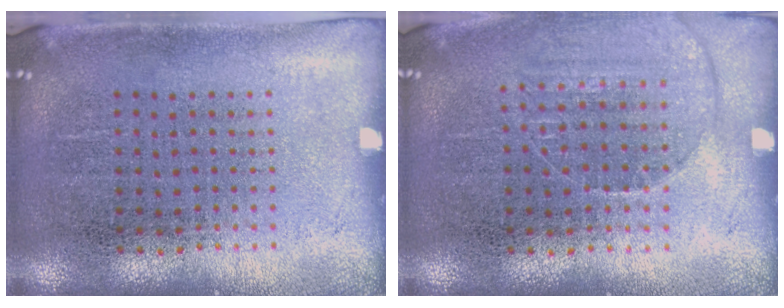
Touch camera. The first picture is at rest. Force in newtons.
{"total": 1.4, "press": 1.3, "slide": 0.3}